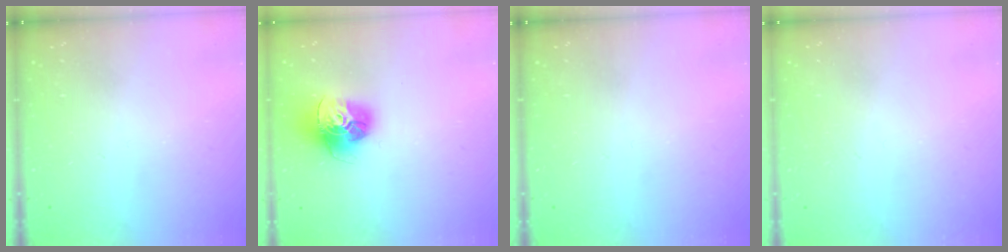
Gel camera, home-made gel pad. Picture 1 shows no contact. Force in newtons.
{"total": 16.3, "press": 16.2, "slide": 1.5}
{"total": 0.0}
{"total": 0.8, "press": 0.8, "slide": 0.0}